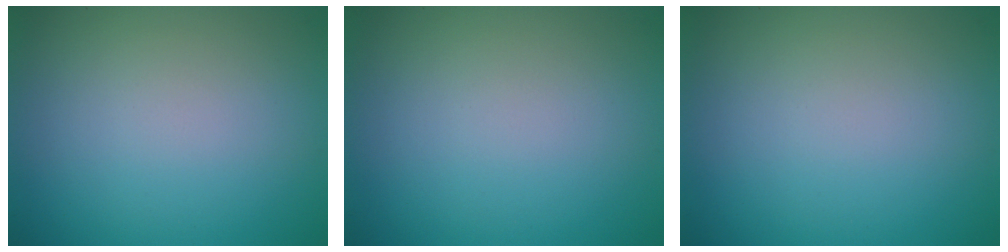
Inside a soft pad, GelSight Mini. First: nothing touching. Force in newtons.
{"total": 0.0}
{"total": 0.0}